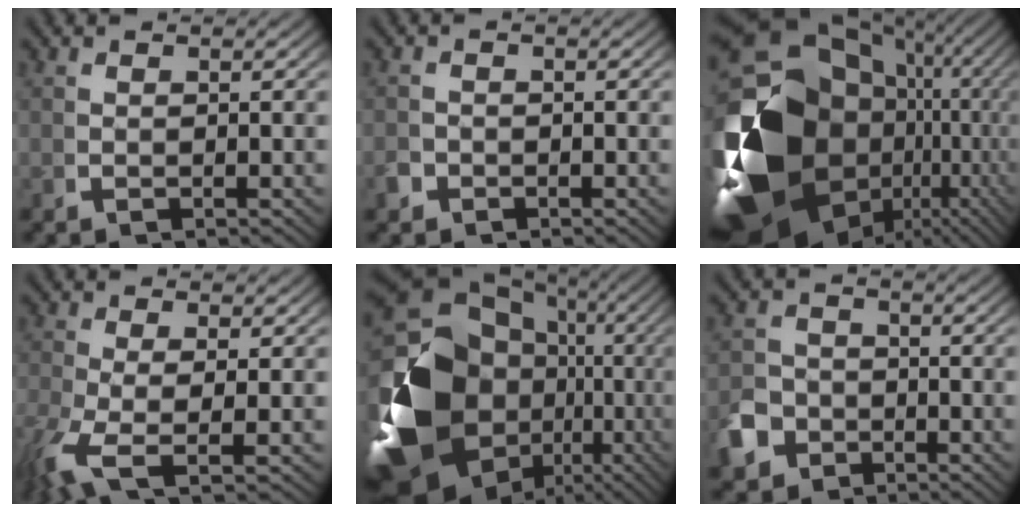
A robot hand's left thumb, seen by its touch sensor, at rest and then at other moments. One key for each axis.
{"total": 1.4, "fx": -1.0, "fy": 1.0, "fz": 0.1, "tx": -0.008, "ty": -0.007, "tz": -0.020}
{"total": 30.3, "fx": -4.1, "fy": 20.1, "fz": 22.3, "tx": -0.380, "ty": -0.063, "tz": -0.047}
{"total": 5.2, "fx": -1.4, "fy": 1.8, "fz": 4.7, "tx": -0.115, "ty": -0.024, "tz": -0.015}
{"total": 24.5, "fx": -3.6, "fy": 17.0, "fz": 17.3, "tx": -0.331, "ty": -0.076, "tz": -0.030}
{"total": 6.3, "fx": -3.3, "fy": 5.1, "fz": 1.9, "tx": -0.049, "ty": -0.028, "tz": -0.054}